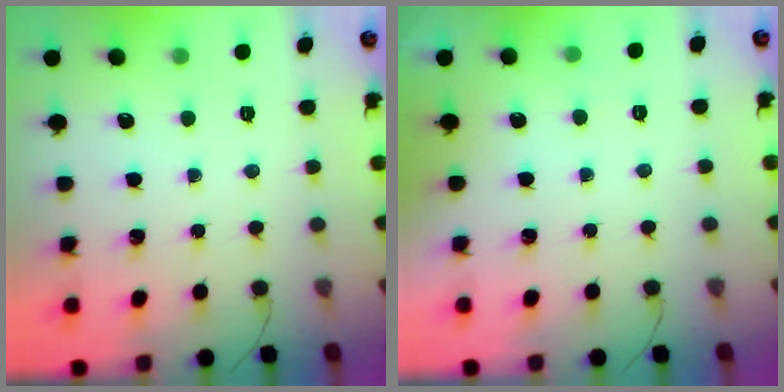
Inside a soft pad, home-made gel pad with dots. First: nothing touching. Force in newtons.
{"total": 1.8, "press": 1.3, "slide": 1.1}